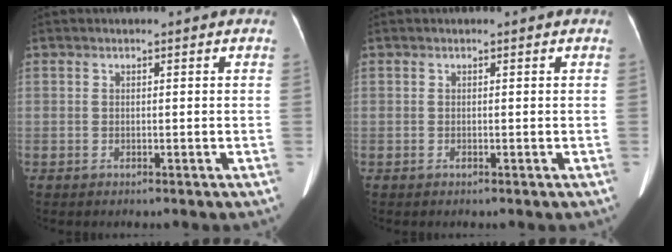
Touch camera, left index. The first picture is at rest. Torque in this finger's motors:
{"motor_torque": [0.08, 0.02, -0.01, -0.01]}